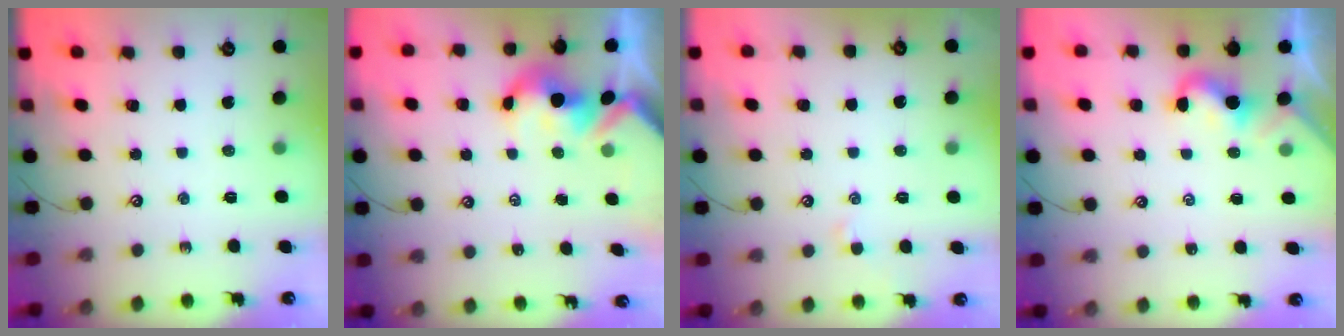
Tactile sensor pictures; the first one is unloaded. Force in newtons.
{"total": 6.0, "press": 6.0, "slide": 0.7}
{"total": 1.4, "press": 1.3, "slide": 0.3}
{"total": 0.5, "press": 0.4, "slide": 0.4}